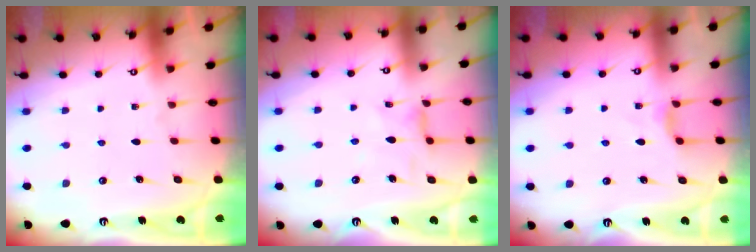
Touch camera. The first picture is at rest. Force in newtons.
{"total": 3.5, "press": 3.5, "slide": 0.4}
{"total": 4.6, "press": 4.5, "slide": 0.7}